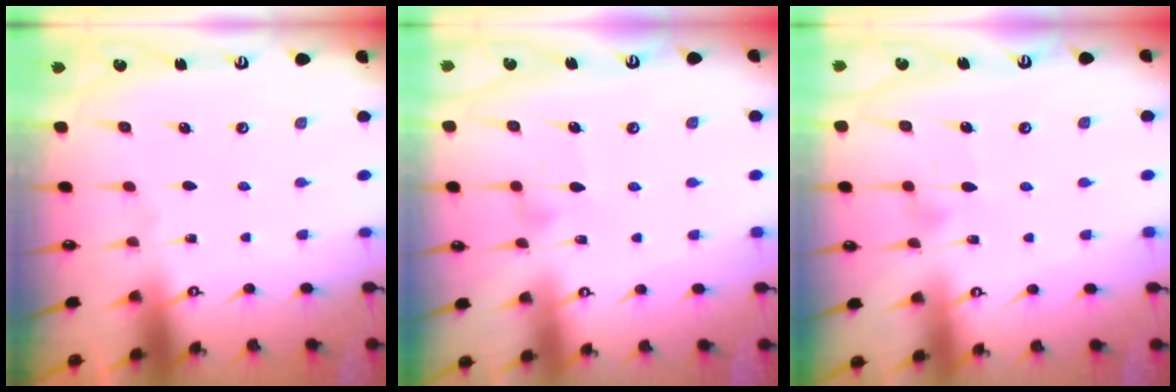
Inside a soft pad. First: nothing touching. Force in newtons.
{"total": 7.7, "press": 7.7, "slide": 0.4}
{"total": 6.2, "press": 6.2, "slide": 0.4}